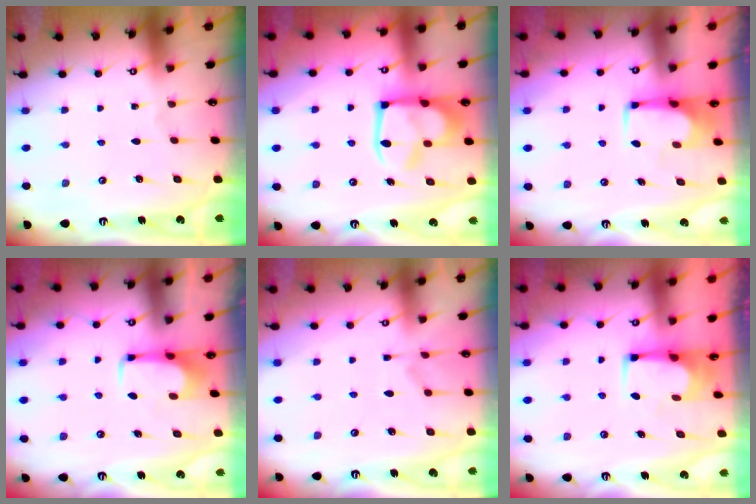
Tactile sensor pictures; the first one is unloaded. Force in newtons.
{"total": 9.3, "press": 9.2, "slide": 1.4}
{"total": 1.5, "press": 1.5, "slide": 0.3}
{"total": 1.6, "press": 1.5, "slide": 0.3}
{"total": 3.8, "press": 3.6, "slide": 1.3}
{"total": 2.2, "press": 2.2, "slide": 0.1}